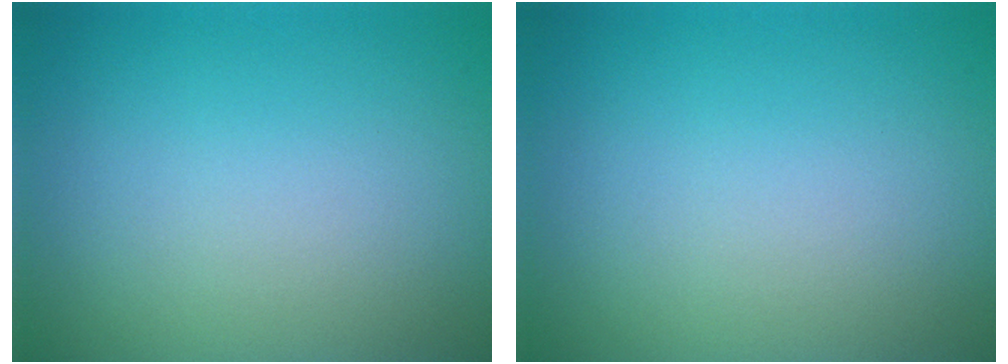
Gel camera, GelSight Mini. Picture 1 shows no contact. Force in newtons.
{"total": 0.0}